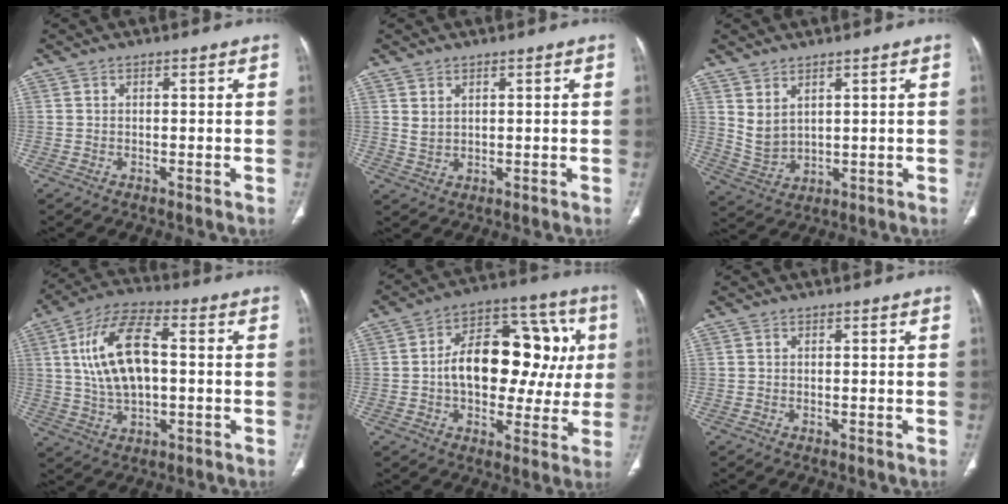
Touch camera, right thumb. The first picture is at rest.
{"total": 2.3, "force": [1.2, 1.5, 1.3], "torque": [-0.016, -0.009, 0.032]}
{"total": 5.1, "force": [2.8, 2.9, 3.1], "torque": [-0.049, -0.022, 0.069]}
{"total": 14.6, "force": [1.7, 7.2, 12.6], "torque": [-0.237, 0.018, 0.029]}
{"total": 21.3, "force": [1.6, 12.8, 16.9], "torque": [-0.201, 0.037, 0.023]}
{"total": 0.0}